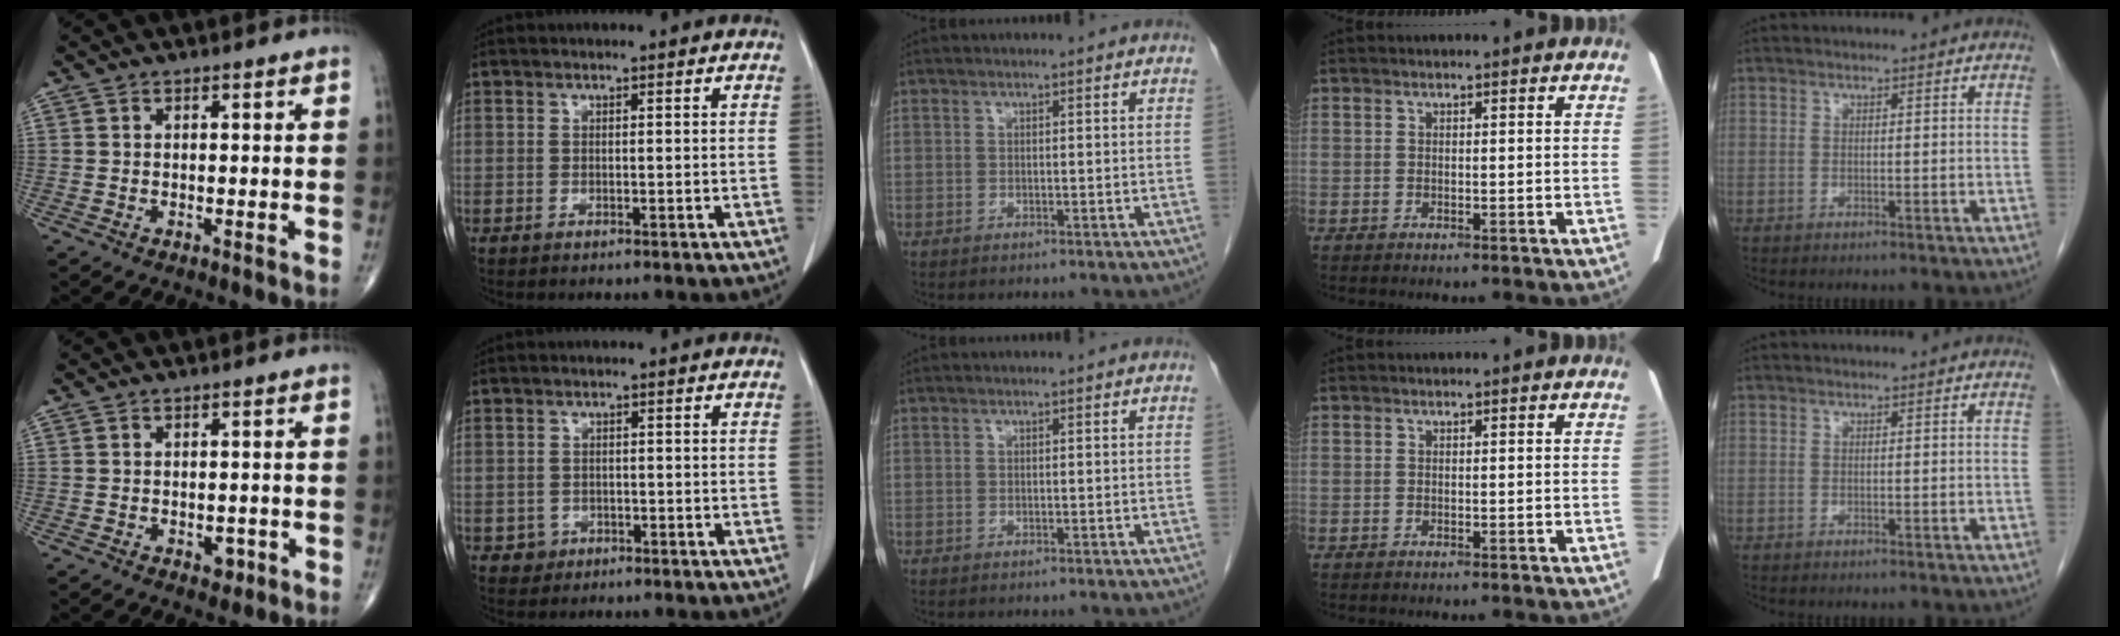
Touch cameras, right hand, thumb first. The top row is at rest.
{"thumb": {"total": 2.3, "force": [-0.9, 1.5, 1.4], "torque": [-0.007, 0.001, -0.009]}, "index": {"total": 2.0, "force": [-0.9, 1.8, -0.1], "torque": [0.008, 0.011, -0.012]}}